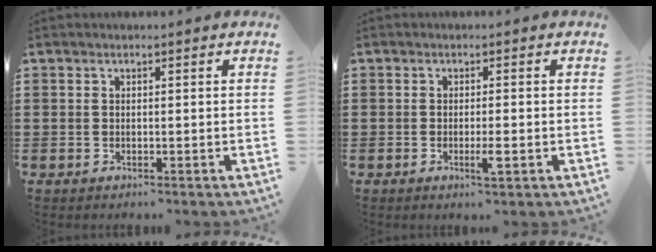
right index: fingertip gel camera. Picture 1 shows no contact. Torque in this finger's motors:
{"motor_torque": [1.07, -0.02, 0.40, 0.13]}